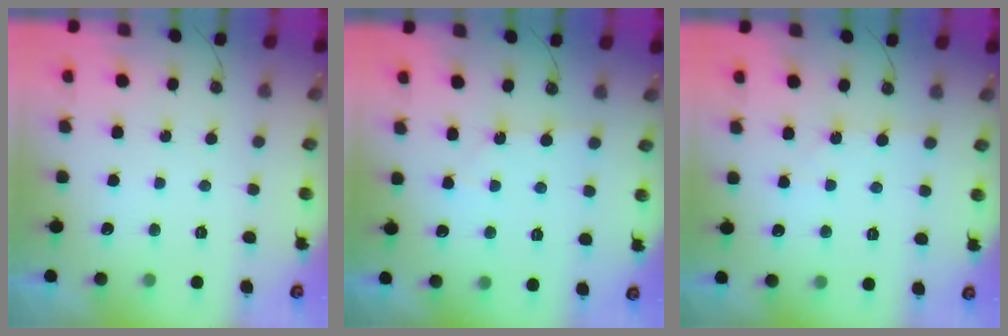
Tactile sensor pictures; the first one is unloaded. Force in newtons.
{"total": 4.3, "press": 4.2, "slide": 0.5}
{"total": 1.6, "press": 1.6, "slide": 0.2}